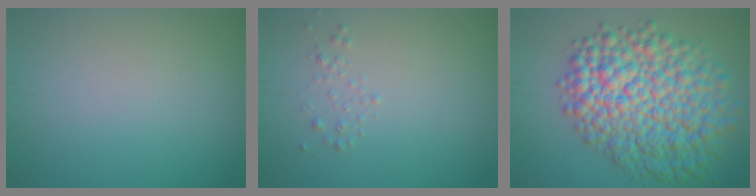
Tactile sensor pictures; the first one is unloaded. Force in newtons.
{"total": 0.7, "press": 0.7, "slide": 0.0}
{"total": 11.3, "press": 11.3, "slide": 0.3}